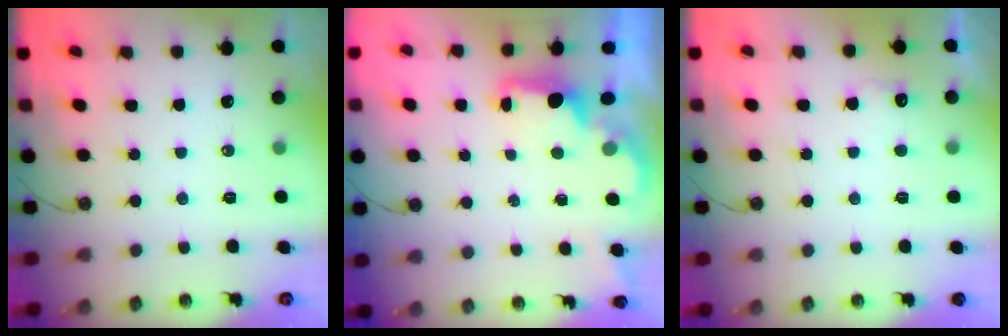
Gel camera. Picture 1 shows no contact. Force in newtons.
{"total": 2.1, "press": 2.0, "slide": 0.8}
{"total": 4.4, "press": 4.2, "slide": 1.2}